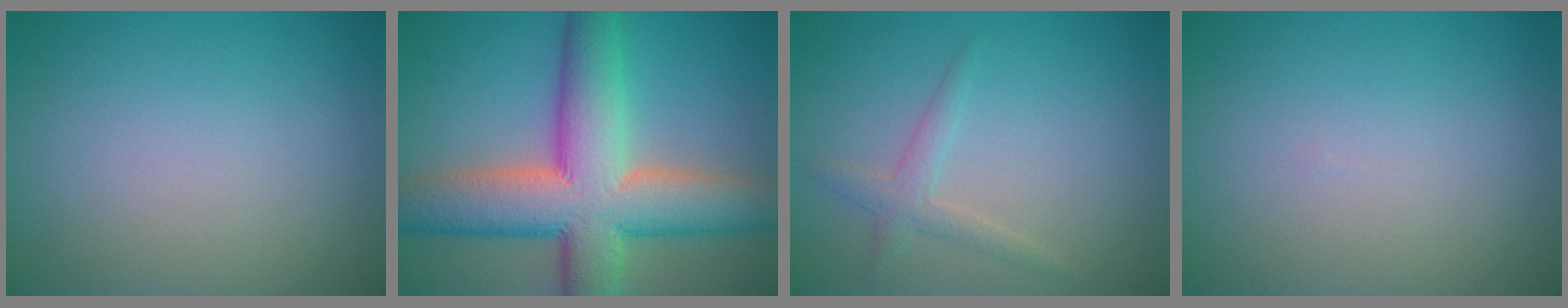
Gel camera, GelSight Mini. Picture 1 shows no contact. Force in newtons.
{"total": 12.1, "press": 12.0, "slide": 0.8}
{"total": 1.8, "press": 1.8, "slide": 0.1}
{"total": 0.0}